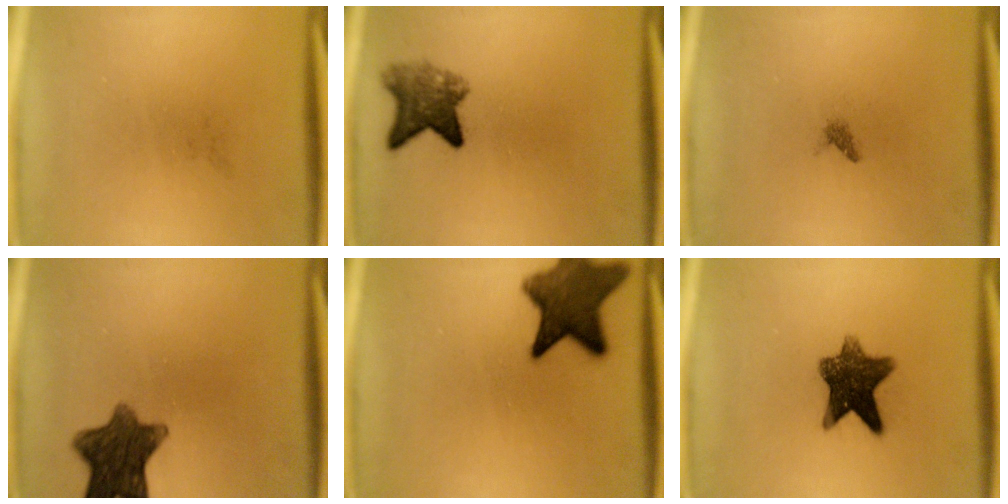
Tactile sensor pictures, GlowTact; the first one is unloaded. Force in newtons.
{"total": 5.5}
{"total": 0.7}
{"total": 10.2}
{"total": 11.8}
{"total": 9.7}